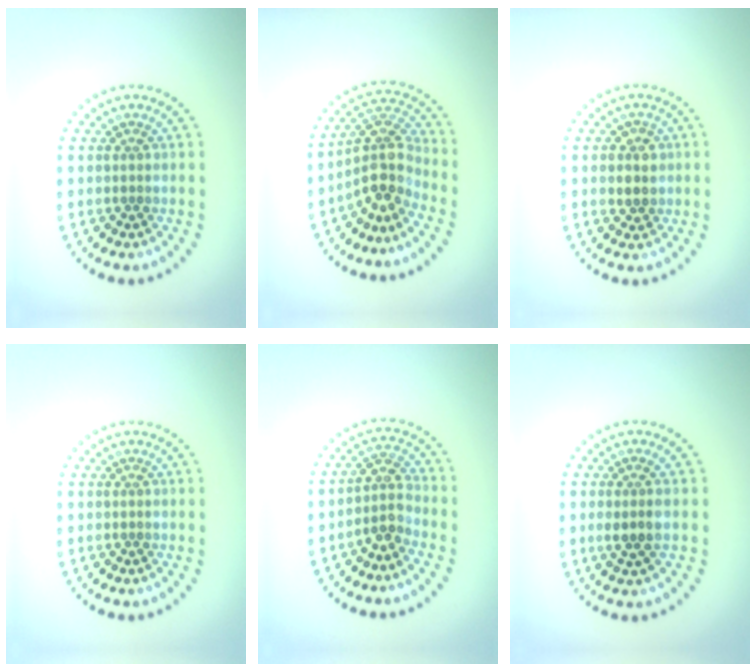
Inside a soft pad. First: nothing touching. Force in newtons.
{"total": 4.1, "press": 3.0, "slide": 2.8}
{"total": 1.9, "press": 1.9, "slide": 0.5}
{"total": 0.0}
{"total": 2.6, "press": 1.9, "slide": 1.7}
{"total": 1.9, "press": 1.7, "slide": 0.9}